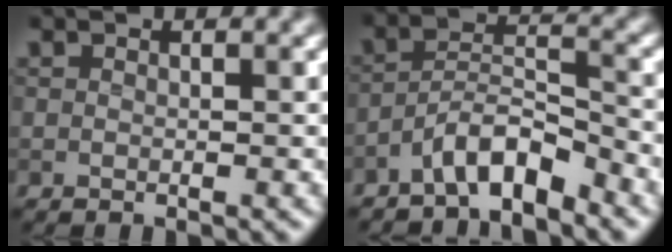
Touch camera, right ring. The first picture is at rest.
{"total": 4.2, "force": [-3.3, 1.0, 2.4], "torque": [-0.041, 0.014, -0.067]}